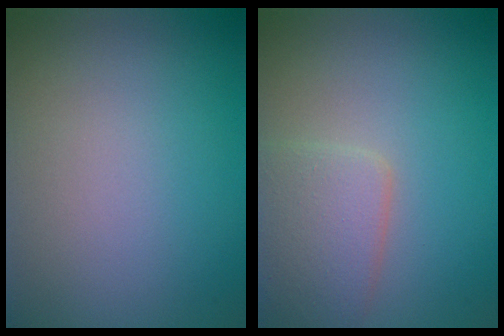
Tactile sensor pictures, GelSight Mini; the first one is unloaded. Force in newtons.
{"total": 3.8, "press": 3.8, "slide": 0.1}